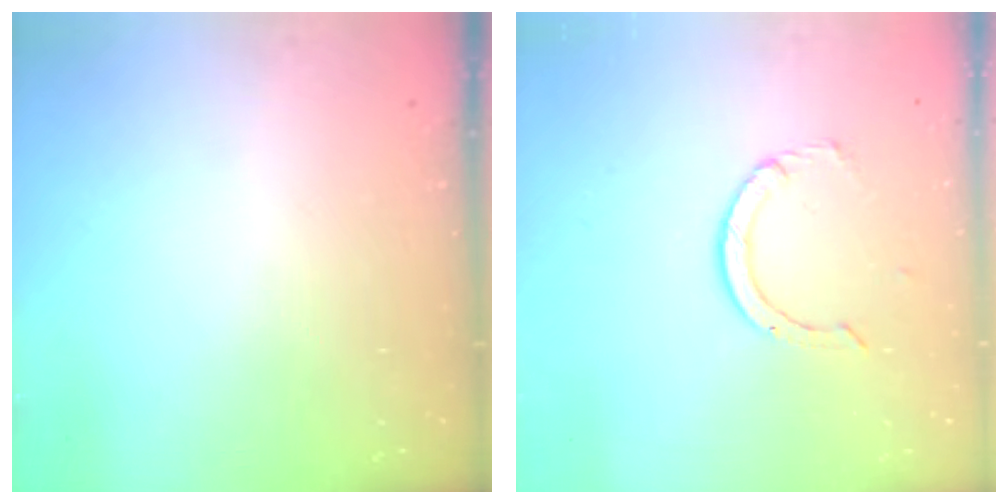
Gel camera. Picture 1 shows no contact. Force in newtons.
{"total": 1.7, "press": 1.7, "slide": 0.1}